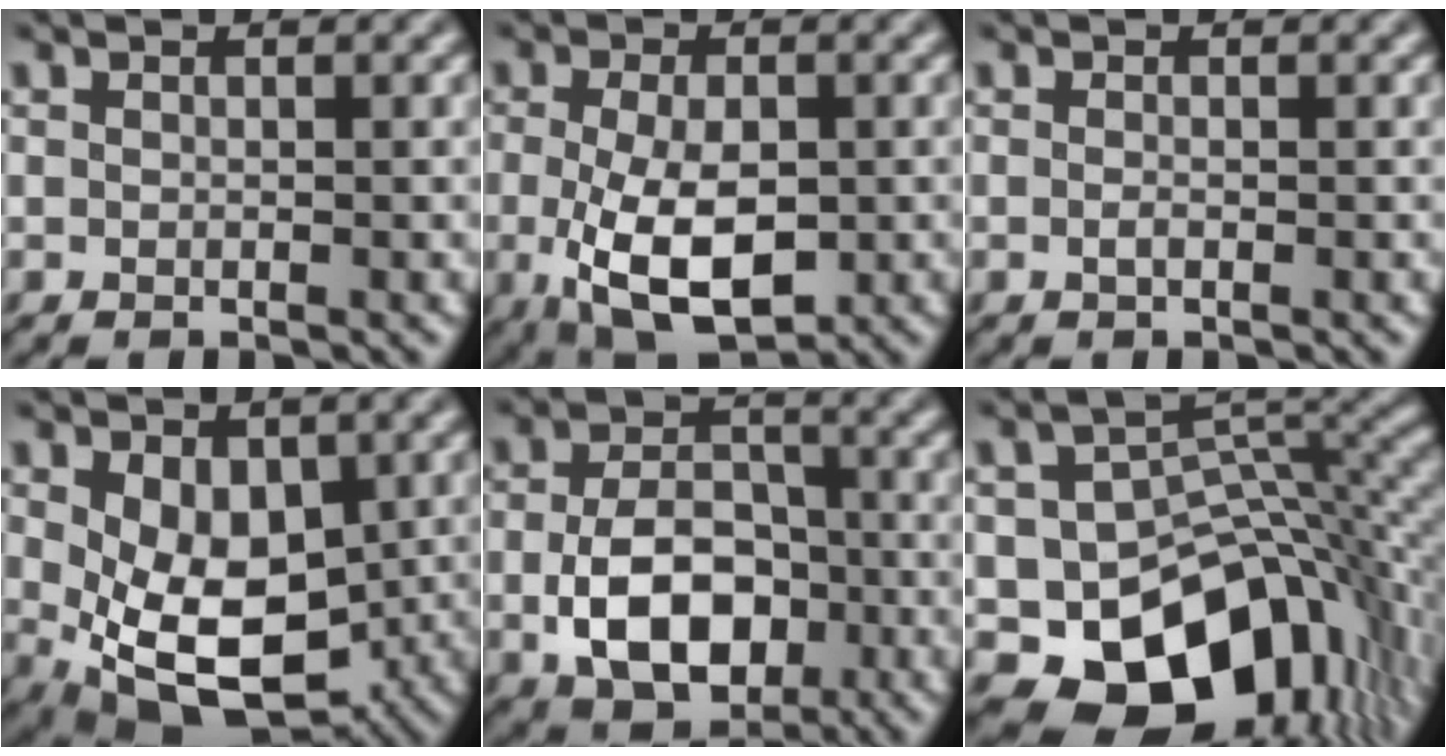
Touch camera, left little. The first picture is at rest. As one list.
[{"total": 8.0, "force": [-2.1, 4.1, 6.5], "torque": [-0.137, -0.012, -0.033]}, {"total": 0.6, "force": [-0.3, 0.2, 0.4], "torque": [-0.012, 0.000, -0.006]}, {"total": 8.5, "force": [-0.9, 5.4, 6.5], "torque": [-0.117, -0.023, -0.003]}, {"total": 8.0, "force": [-2.1, 5.3, 5.7], "torque": [-0.112, -0.006, -0.031]}, {"total": 14.3, "force": [-6.8, 9.2, 8.6], "torque": [-0.131, -0.021, -0.096]}]